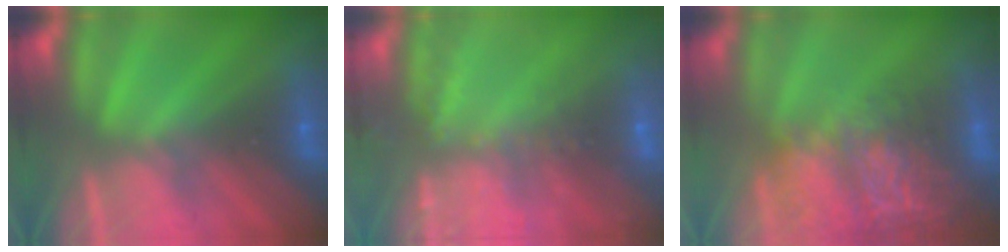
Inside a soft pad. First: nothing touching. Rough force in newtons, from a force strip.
{"total": 5.7}
{"total": 7.6}